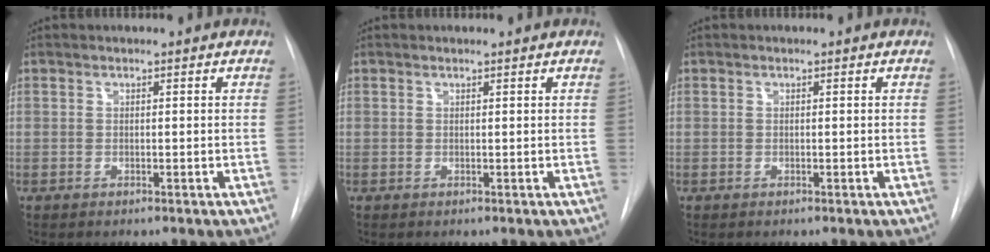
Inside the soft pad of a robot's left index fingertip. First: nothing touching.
{"total": 0.7, "force": [0.7, -0.1, 0.1], "torque": [-0.006, 0.006, 0.013]}
{"total": 0.0}